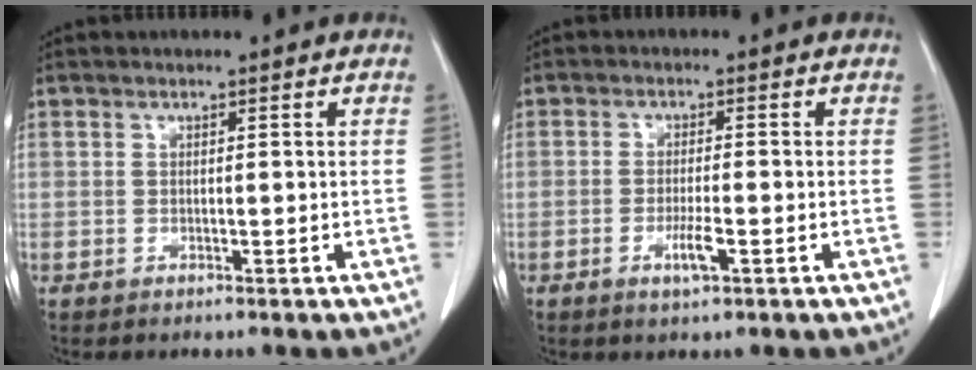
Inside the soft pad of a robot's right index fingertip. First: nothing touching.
{"total": 3.3, "force": [-1.3, 0.4, 3.1], "torque": [-0.058, -0.004, -0.022]}